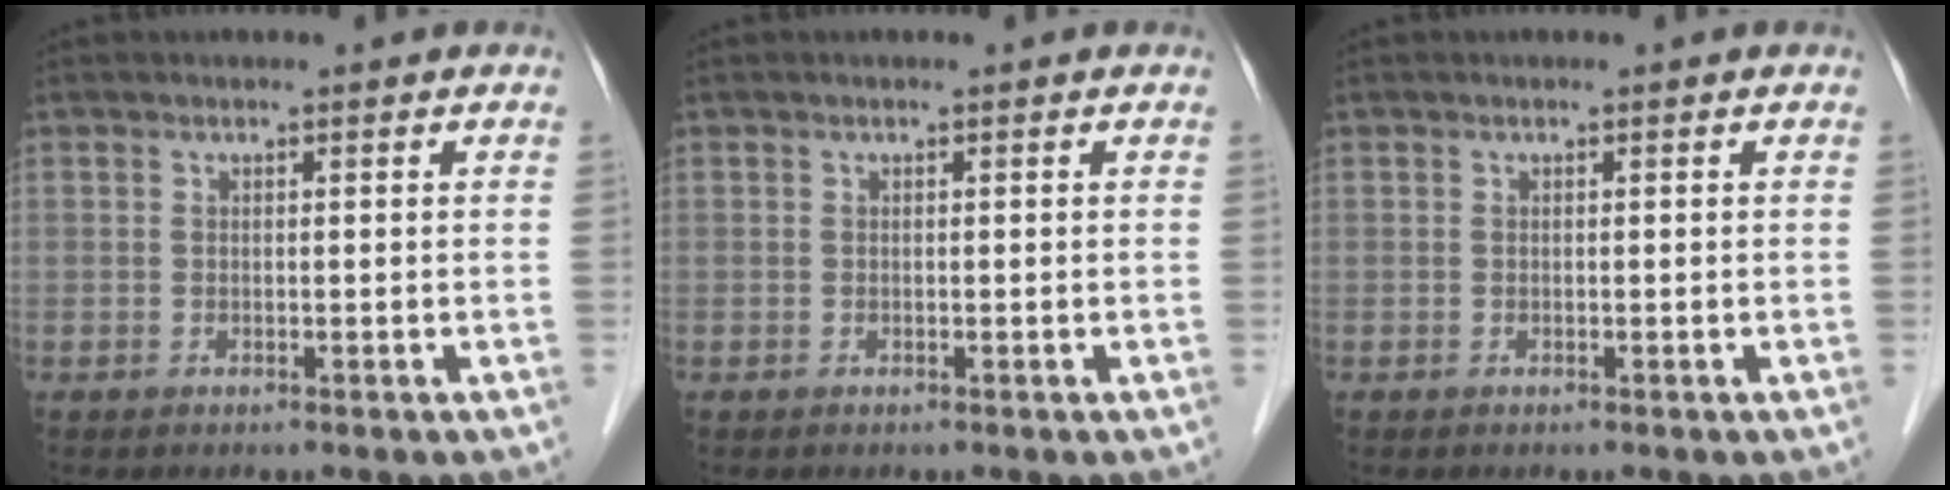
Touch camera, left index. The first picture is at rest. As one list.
[{"total": 0.0}, {"total": 0.0}]